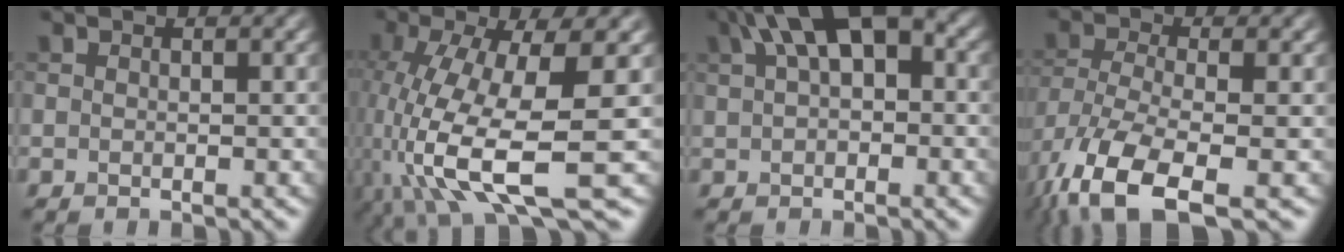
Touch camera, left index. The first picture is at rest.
{"total": 12.6, "force": [-3.5, 3.8, 11.5], "torque": [-0.236, -0.017, -0.054]}
{"total": 8.7, "force": [3.0, 4.5, 6.9], "torque": [-0.109, 0.028, 0.043]}
{"total": 10.2, "force": [-6.2, 3.8, 7.3], "torque": [-0.162, -0.025, -0.115]}